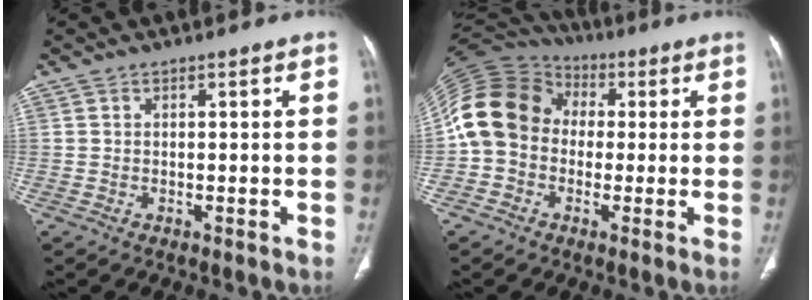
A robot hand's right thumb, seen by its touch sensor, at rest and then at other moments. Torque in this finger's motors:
{"motor_torque": [1.92, 2.14, 0.83, -1.54, 0.16]}